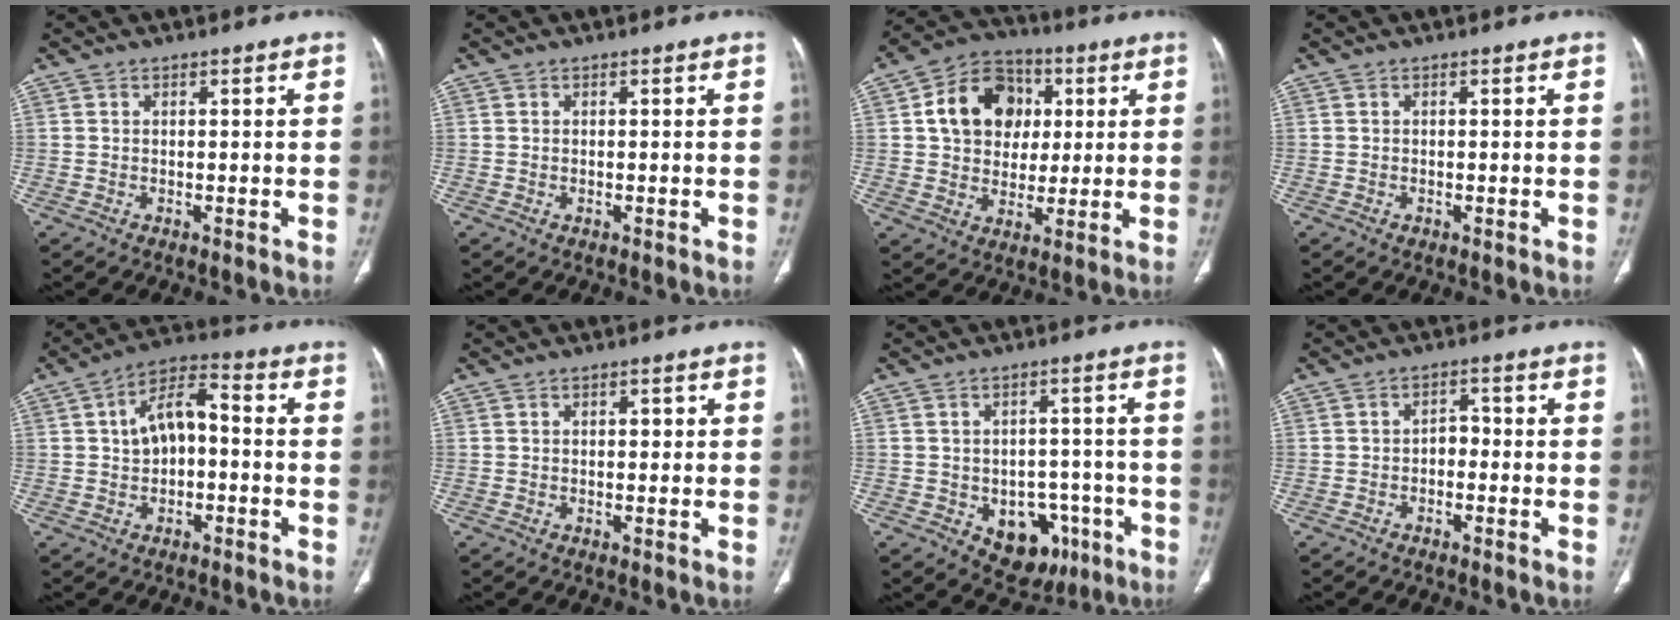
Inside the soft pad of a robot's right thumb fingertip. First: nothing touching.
{"total": 0.0}
{"total": 14.4, "force": [3.3, 11.6, 8.0], "torque": [-0.101, 0.007, 0.050]}
{"total": 0.0}
{"total": 9.4, "force": [0.4, 5.4, 7.7], "torque": [-0.123, 0.037, -0.004]}
{"total": 1.7, "force": [0.4, 1.0, 1.4], "torque": [-0.016, 0.003, 0.004]}
{"total": 10.7, "force": [-4.2, 7.7, 6.1], "torque": [-0.040, 0.028, -0.042]}
{"total": 2.6, "force": [-0.8, 1.8, 1.6], "torque": [-0.013, 0.018, -0.021]}